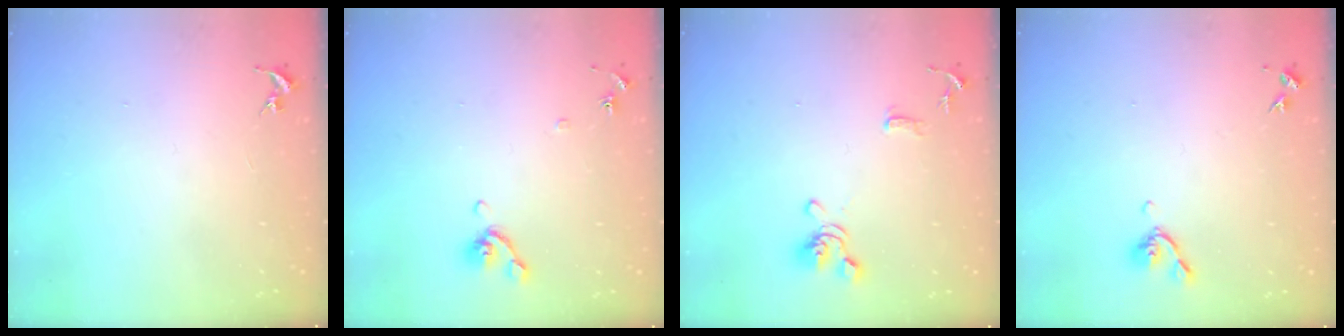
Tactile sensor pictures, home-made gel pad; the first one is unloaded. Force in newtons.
{"total": 7.8, "press": 7.6, "slide": 1.6}
{"total": 10.0, "press": 9.9, "slide": 1.7}
{"total": 5.9, "press": 5.8, "slide": 0.9}